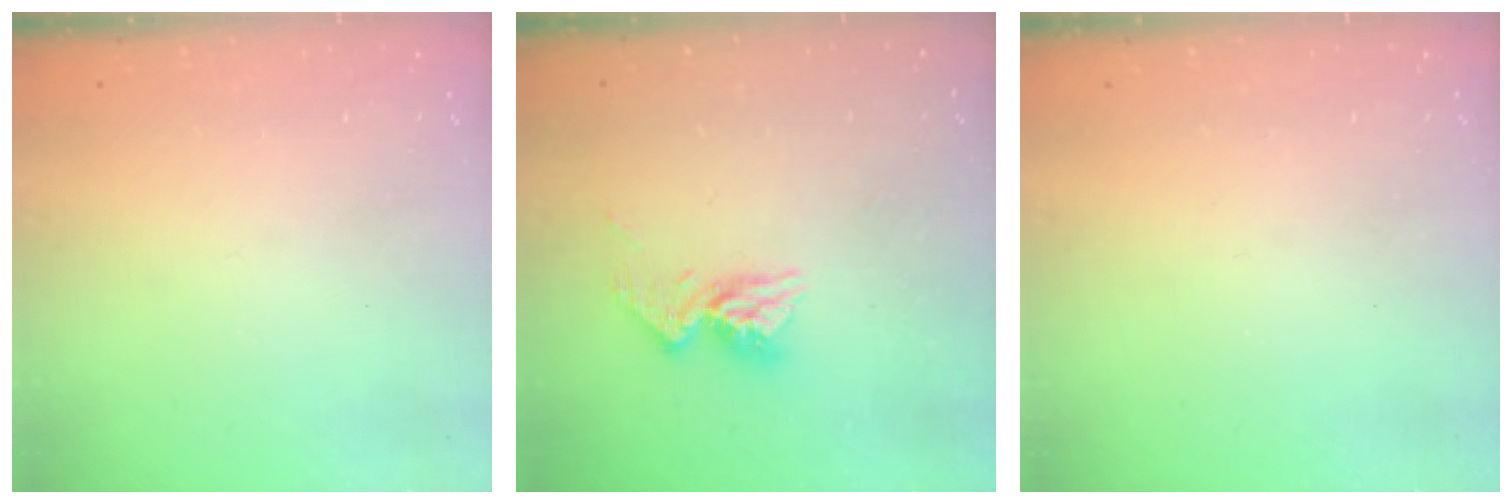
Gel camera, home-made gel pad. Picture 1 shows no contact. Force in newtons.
{"total": 10.3, "press": 10.3, "slide": 0.9}
{"total": 0.0}